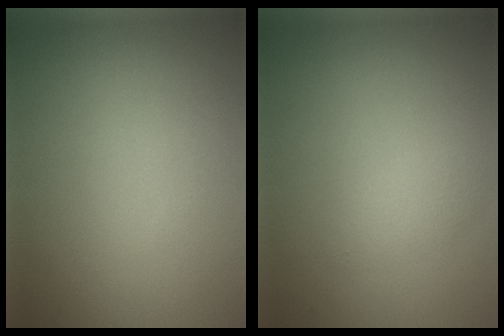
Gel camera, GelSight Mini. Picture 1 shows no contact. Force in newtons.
{"total": 1.3, "press": 1.3, "slide": 0.0}